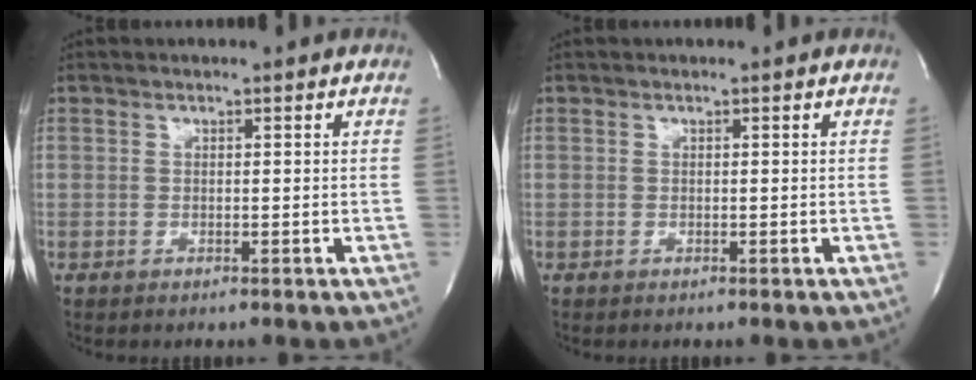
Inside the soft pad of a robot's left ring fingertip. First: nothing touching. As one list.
[{"total": 0.0}]